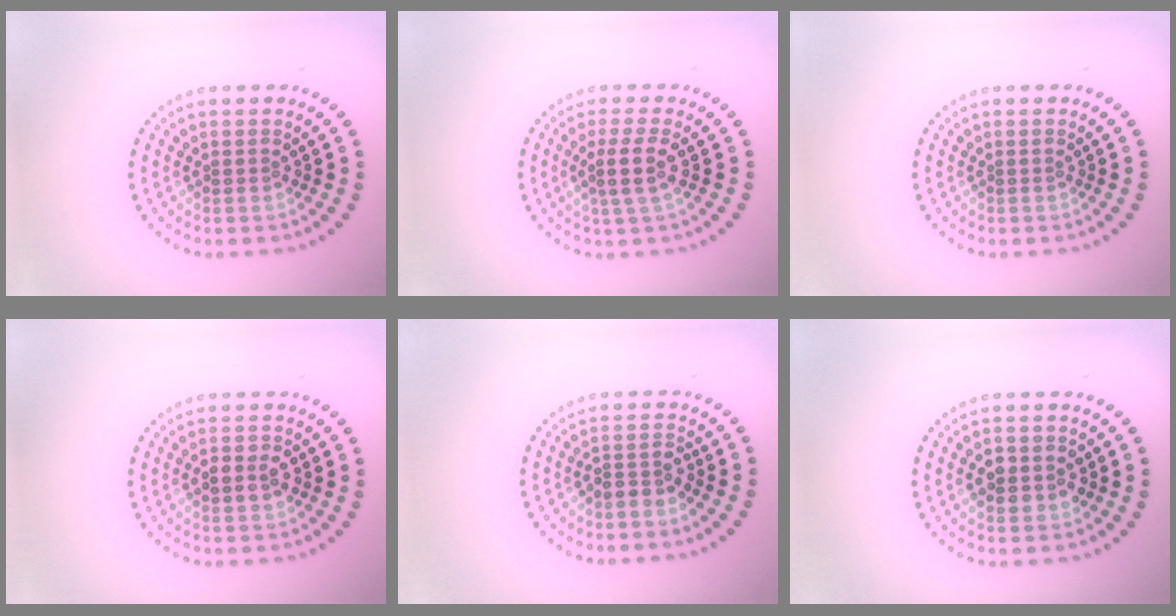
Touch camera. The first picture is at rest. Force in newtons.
{"total": 2.6, "press": 2.1, "slide": 1.5}
{"total": 0.0}
{"total": 2.3, "press": 2.3, "slide": 0.2}
{"total": 1.9, "press": 1.4, "slide": 1.3}
{"total": 2.7, "press": 2.7, "slide": 0.2}